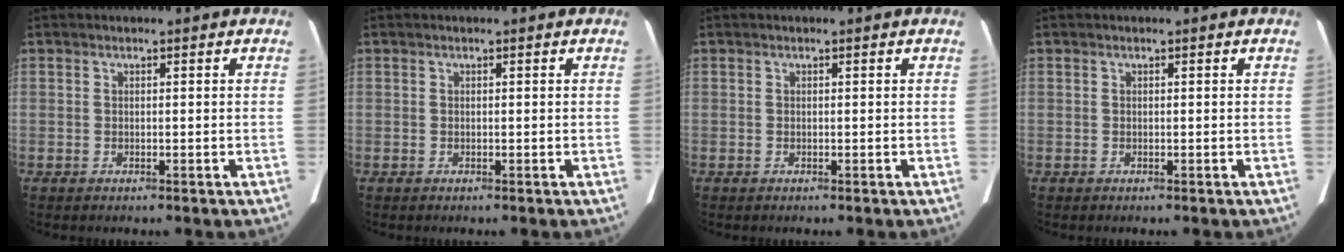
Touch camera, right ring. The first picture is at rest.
{"total": 0.0}
{"total": 0.0}
{"total": 0.0}